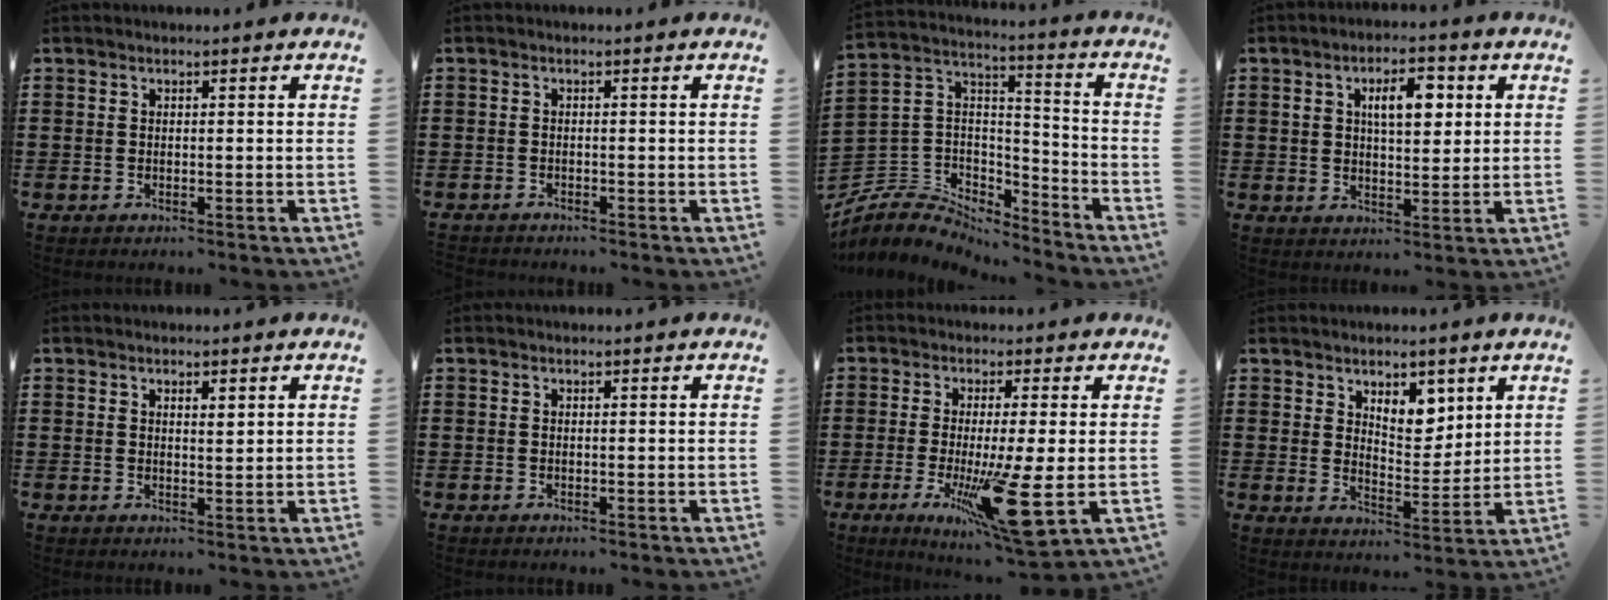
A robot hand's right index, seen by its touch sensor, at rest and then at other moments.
{"total": 0.9, "force": [-0.9, 0.0, -0.1], "torque": [-0.001, 0.001, -0.020]}
{"total": 5.4, "force": [-4.7, 2.8, 0.1], "torque": [-0.037, -0.015, -0.101]}
{"total": 6.4, "force": [2.1, 2.8, 5.3], "torque": [-0.089, 0.003, 0.028]}
{"total": 1.3, "force": [0.9, 0.4, 0.8], "torque": [-0.008, 0.001, 0.014]}
{"total": 0.0}
{"total": 14.0, "force": [-3.7, 1.7, 13.4], "torque": [-0.206, -0.036, -0.058]}
{"total": 5.5, "force": [4.0, 2.9, 2.4], "torque": [-0.044, -0.012, 0.070]}